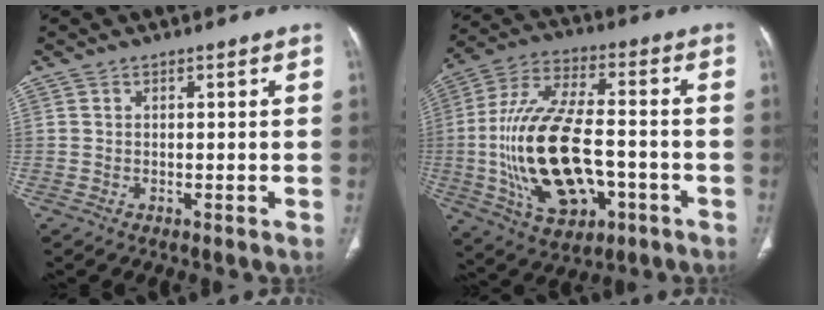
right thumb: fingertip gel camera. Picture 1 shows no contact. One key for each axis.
{"total": 22.1, "fx": -4.1, "fy": 11.4, "fz": 18.5, "tx": -0.357, "ty": 0.021, "tz": -0.058}